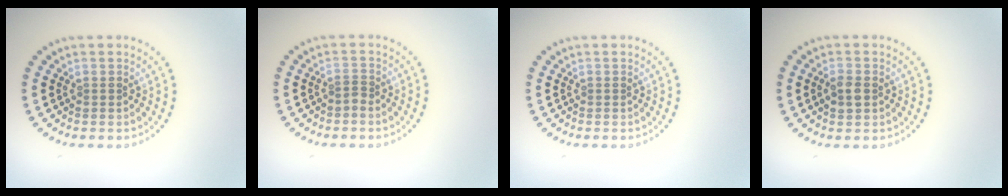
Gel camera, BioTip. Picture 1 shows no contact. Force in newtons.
{"total": 0.7, "press": 0.4, "slide": 0.6}
{"total": 0.0}
{"total": 1.8, "press": 1.8, "slide": 0.1}